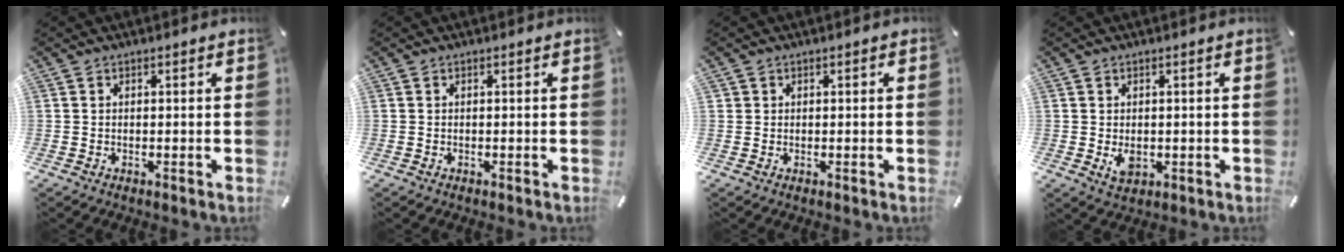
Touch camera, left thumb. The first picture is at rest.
{"total": 0.0}
{"total": 0.9, "force": [0.1, 0.9, 0.0], "torque": [0.001, 0.006, 0.000]}
{"total": 3.2, "force": [-0.3, 2.3, 2.3], "torque": [-0.045, -0.006, -0.007]}